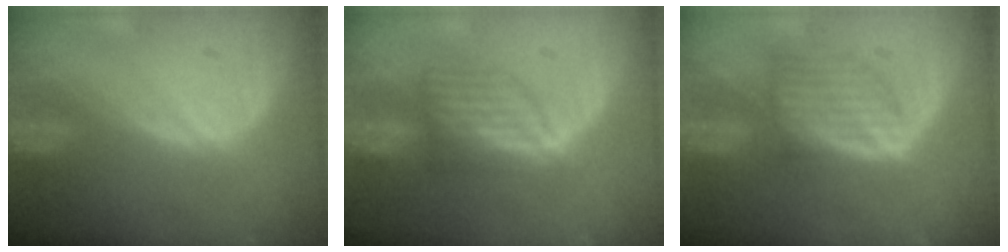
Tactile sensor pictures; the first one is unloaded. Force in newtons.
{"total": 6.1, "press": 5.5, "slide": 2.7}
{"total": 6.2, "press": 5.9, "slide": 1.9}